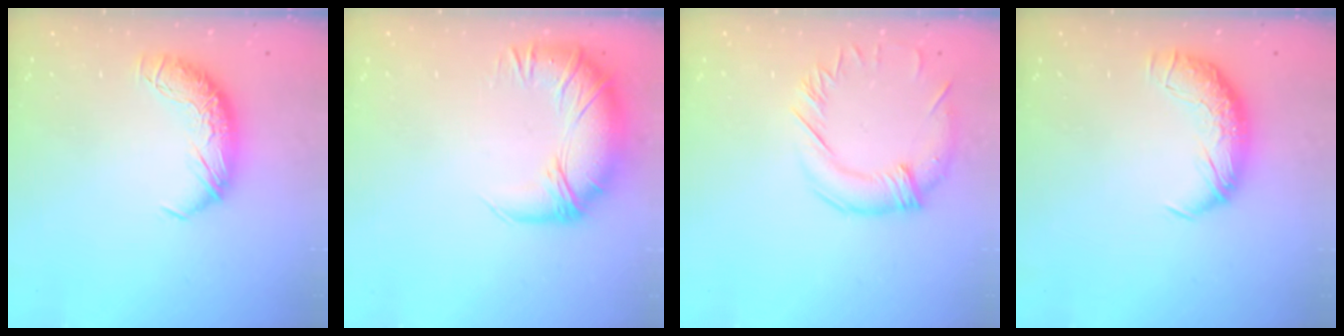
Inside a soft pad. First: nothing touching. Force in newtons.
{"total": 2.7, "press": 0.8, "slide": 2.6}
{"total": 1.4, "press": 0.9, "slide": 1.1}
{"total": 2.4, "press": 1.1, "slide": 2.2}